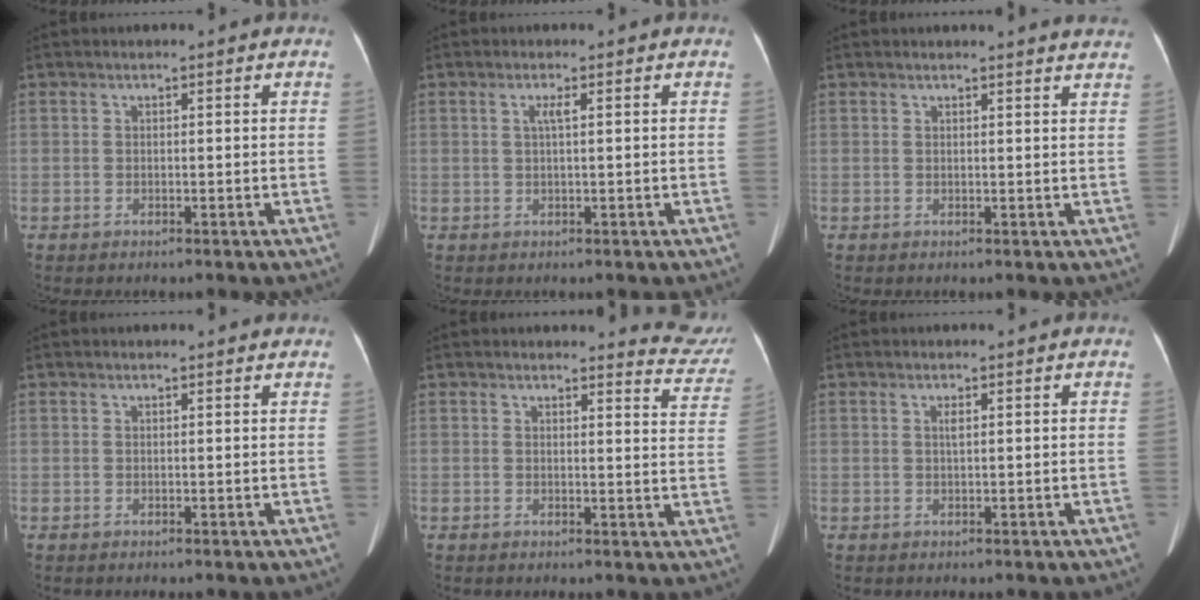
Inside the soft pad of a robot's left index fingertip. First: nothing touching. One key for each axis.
{"total": 1.5, "fx": 0.4, "fy": 0.0, "fz": 1.5, "tx": -0.031, "ty": 0.004, "tz": 0.006}
{"total": 5.4, "fx": 5.3, "fy": 0.1, "fz": 1.0, "tx": -0.008, "ty": -0.008, "tz": 0.036}
{"total": 1.1, "fx": 1.1, "fy": 0.3, "fz": 0.1, "tx": -0.014, "ty": 0.001, "tz": 0.007}
{"total": 7.0, "fx": 6.9, "fy": 0.6, "fz": -0.5, "tx": 0.019, "ty": -0.063, "tz": 0.048}
{"total": 0.8, "fx": 0.2, "fy": 0.1, "fz": 0.8, "tx": -0.018, "ty": 0.002, "tz": 0.006}